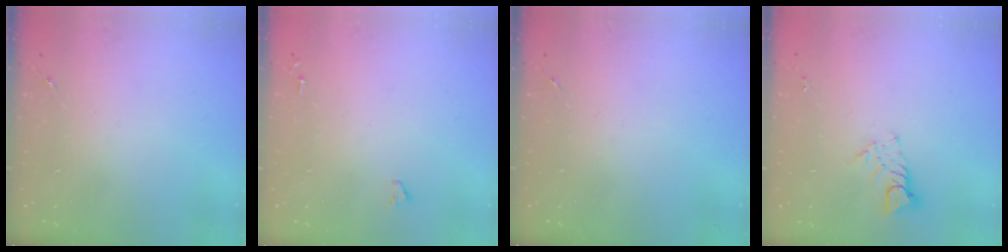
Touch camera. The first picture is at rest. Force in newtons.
{"total": 0.9, "press": 0.9, "slide": 0.1}
{"total": 0.0}
{"total": 5.8, "press": 5.8, "slide": 0.3}